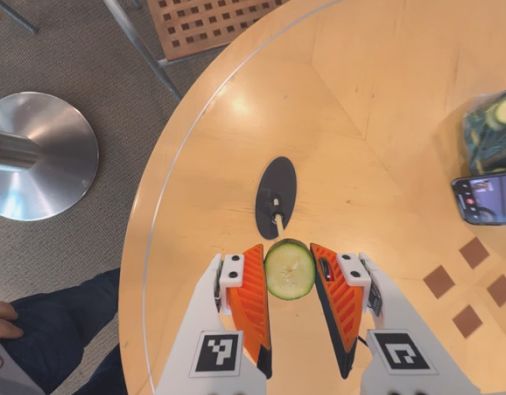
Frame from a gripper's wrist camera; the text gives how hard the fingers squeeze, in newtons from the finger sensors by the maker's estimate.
{"total": 6.0, "left": 5.7, "right": 6.2}